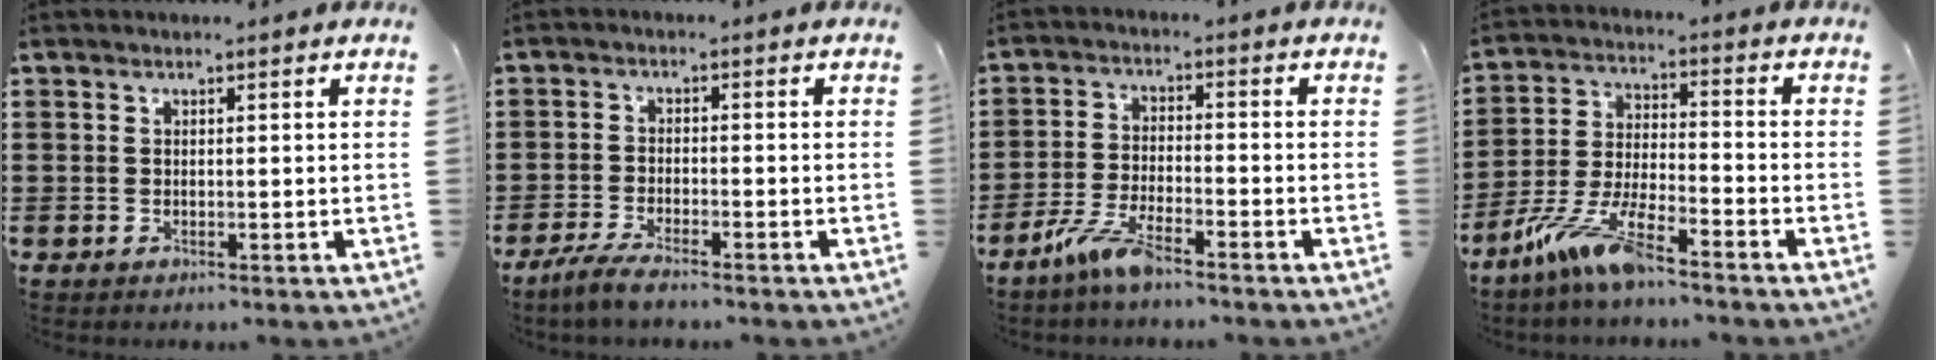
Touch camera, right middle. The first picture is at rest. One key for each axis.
{"total": 3.5, "fx": -3.0, "fy": 0.4, "fz": 1.6, "tx": -0.042, "ty": -0.002, "tz": -0.063}
{"total": 5.8, "fx": -4.4, "fy": 0.9, "fz": 3.6, "tx": -0.084, "ty": -0.009, "tz": -0.086}
{"total": 9.3, "fx": -7.2, "fy": 1.0, "fz": 5.8, "tx": -0.135, "ty": -0.008, "tz": -0.144}